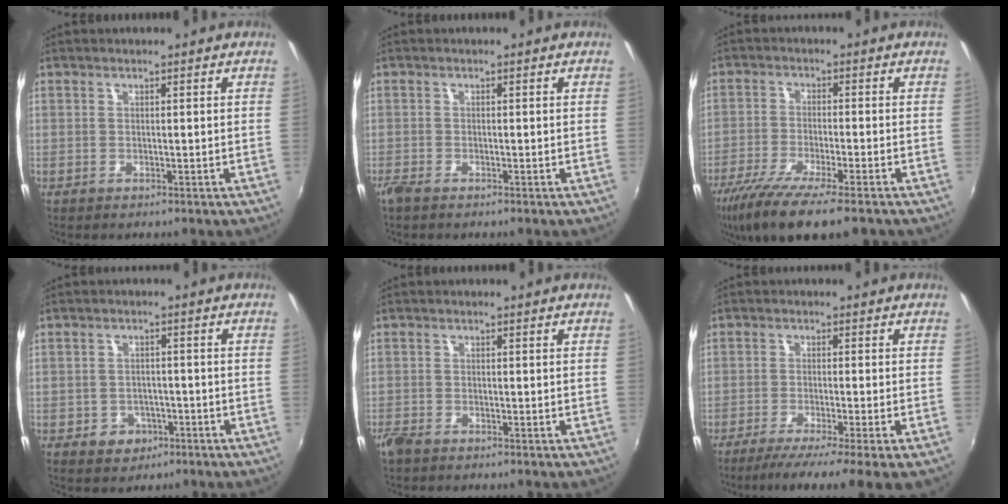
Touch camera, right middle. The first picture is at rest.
{"total": 1.7, "force": [-1.4, 0.3, 1.0], "torque": [-0.022, -0.007, -0.028]}
{"total": 13.0, "force": [-9.5, 1.6, 8.8], "torque": [-0.182, -0.045, -0.164]}
{"total": 4.6, "force": [-2.3, 3.8, 1.3], "torque": [-0.038, 0.008, -0.024]}
{"total": 2.6, "force": [-2.1, 1.0, 1.2], "torque": [-0.030, -0.008, -0.043]}
{"total": 8.0, "force": [-6.1, -1.4, 5.1], "torque": [-0.095, -0.028, -0.097]}